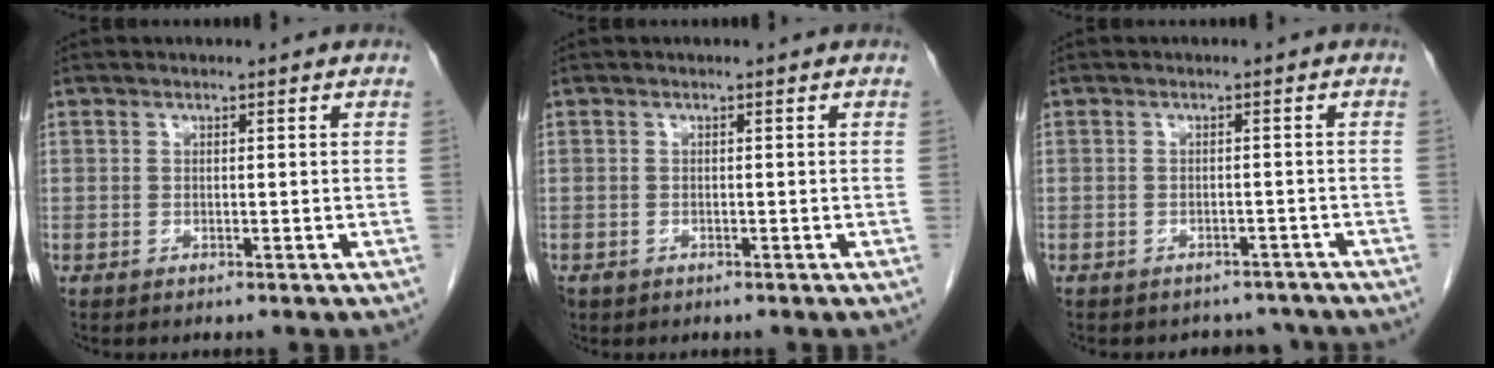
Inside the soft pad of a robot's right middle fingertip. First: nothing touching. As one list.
[{"total": 0.8, "force": [-0.5, 0.6, 0.0], "torque": [-0.007, 0.003, -0.007]}, {"total": 5.7, "force": [-5.2, 2.5, 0.3], "torque": [0.003, 0.008, -0.055]}]